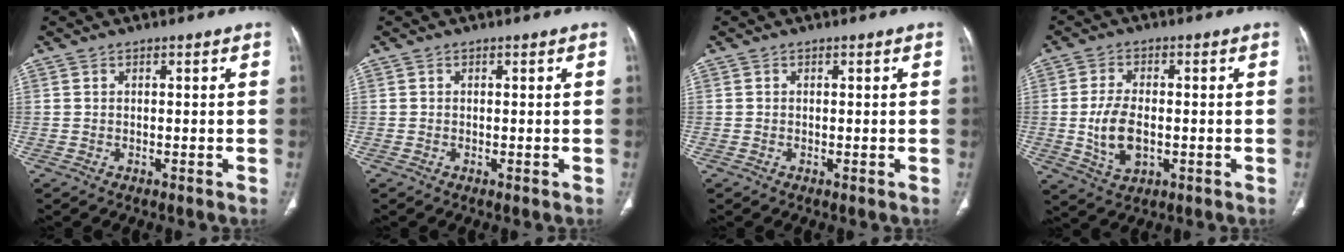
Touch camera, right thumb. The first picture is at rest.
{"total": 0.0}
{"total": 0.0}
{"total": 8.2, "force": [-1.0, 4.7, 6.7], "torque": [-0.128, -0.001, -0.012]}